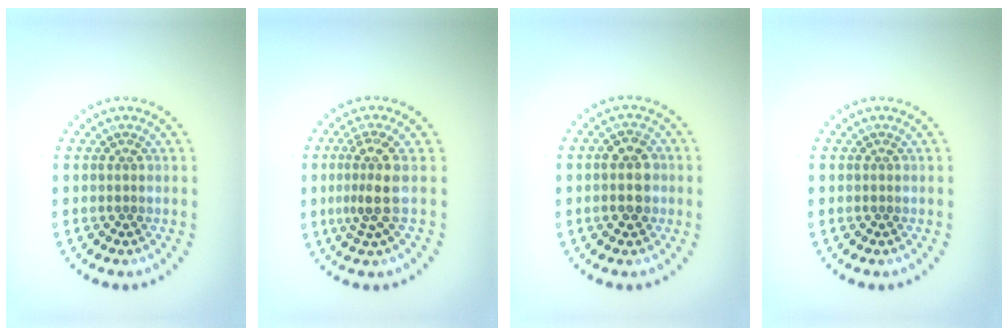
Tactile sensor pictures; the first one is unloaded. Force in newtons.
{"total": 2.8, "press": 2.3, "slide": 1.7}
{"total": 2.8, "press": 2.8, "slide": 0.4}
{"total": 0.0}